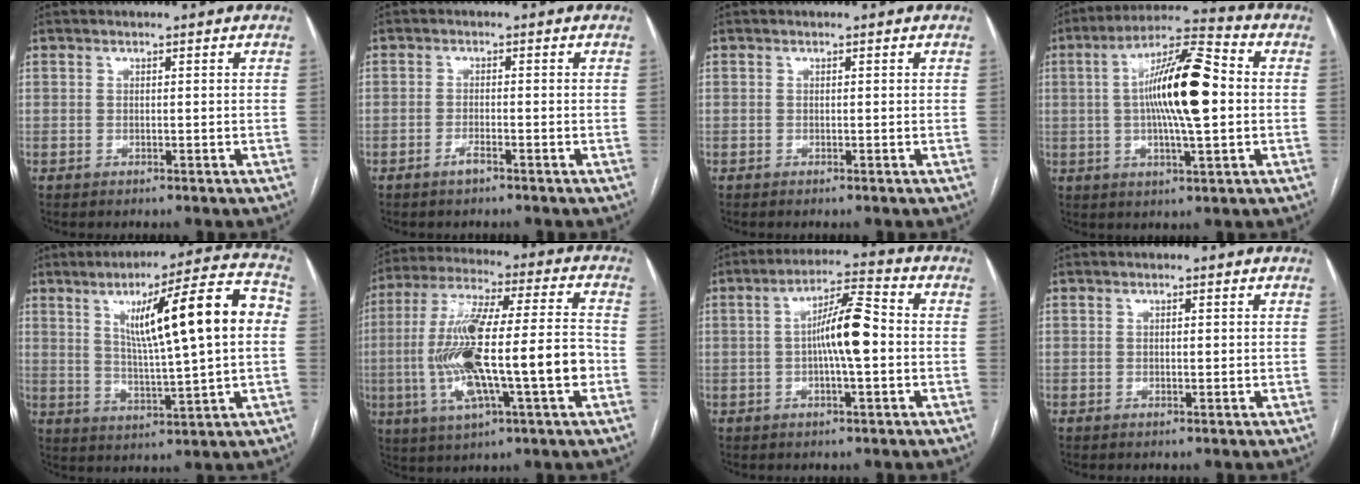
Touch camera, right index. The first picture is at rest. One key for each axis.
{"total": 1.6, "fx": -1.2, "fy": 0.0, "fz": 1.1, "tx": -0.022, "ty": -0.001, "tz": -0.024}
{"total": 0.0}
{"total": 14.4, "fx": 0.6, "fy": 2.2, "fz": 14.2, "tx": -0.251, "ty": 0.020, "tz": 0.003}
{"total": 16.5, "fx": 3.3, "fy": 1.0, "fz": 16.1, "tx": -0.240, "ty": 0.021, "tz": 0.049}
{"total": 19.7, "fx": -3.5, "fy": 2.6, "fz": 19.2, "tx": -0.372, "ty": 0.010, "tz": -0.056}
{"total": 8.4, "fx": -0.4, "fy": 1.0, "fz": 8.3, "tx": -0.148, "ty": 0.018, "tz": -0.013}
{"total": 0.7, "fx": 0.1, "fy": 0.1, "fz": 0.6, "tx": -0.011, "ty": 0.000, "tz": 0.001}